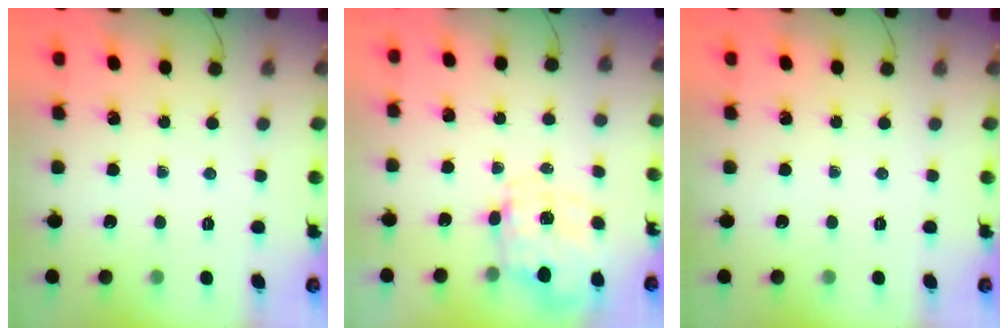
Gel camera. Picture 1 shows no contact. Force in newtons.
{"total": 2.6, "press": 2.4, "slide": 1.0}
{"total": 0.0}